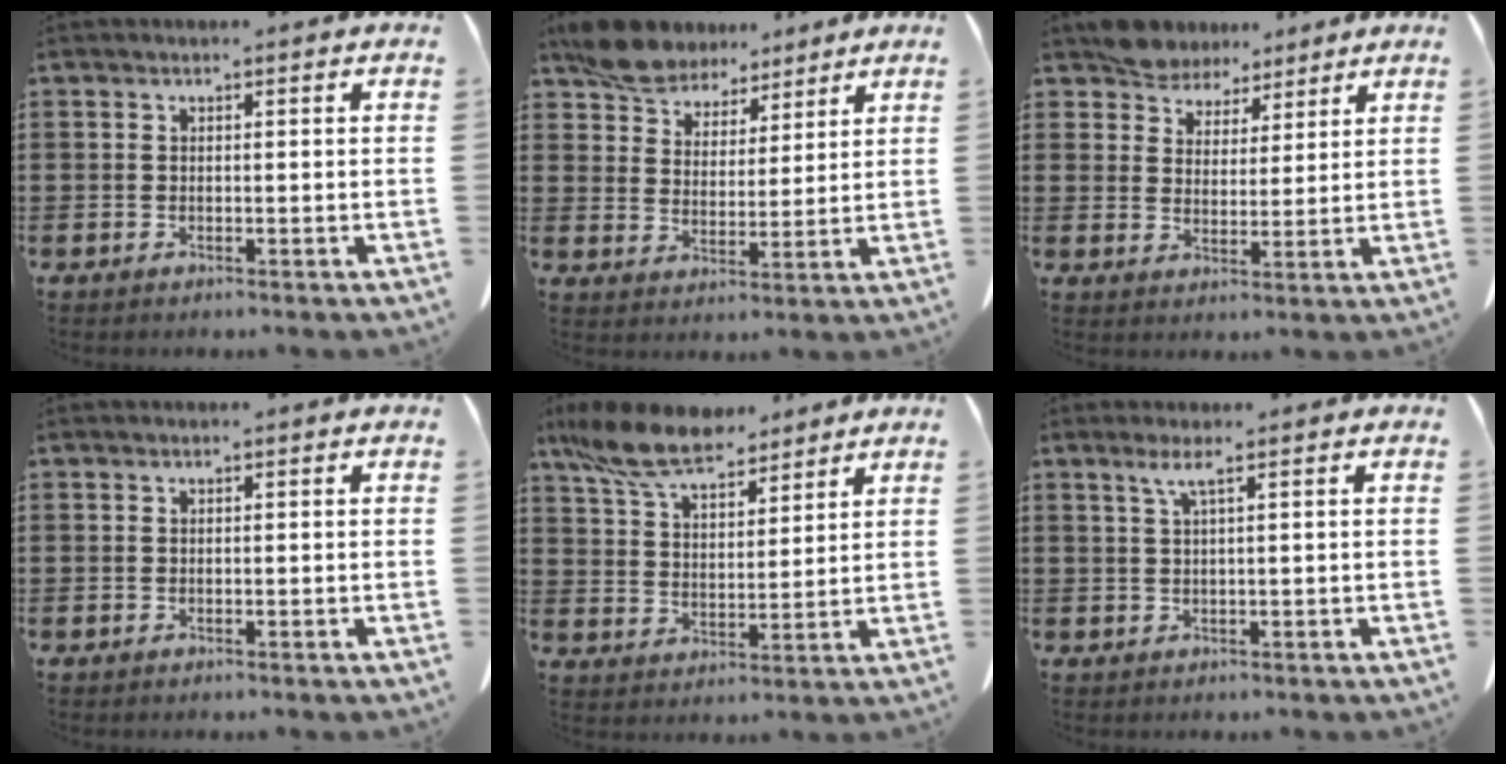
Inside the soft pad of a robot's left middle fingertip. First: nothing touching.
{"total": 7.6, "force": [6.8, 3.1, 1.5], "torque": [-0.062, -0.015, 0.131]}
{"total": 5.9, "force": [5.4, 2.4, 0.4], "torque": [-0.035, -0.012, 0.104]}
{"total": 0.0}
{"total": 10.1, "force": [8.3, 3.1, 4.9], "torque": [-0.122, -0.018, 0.158]}
{"total": 2.0, "force": [1.0, -0.1, 1.8], "torque": [-0.038, -0.004, 0.017]}